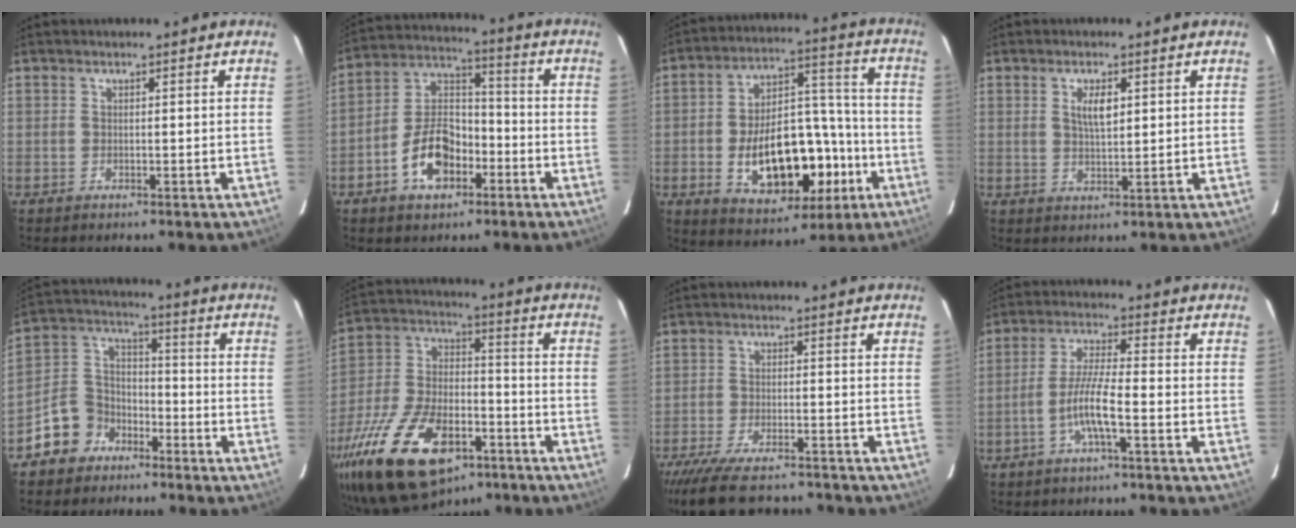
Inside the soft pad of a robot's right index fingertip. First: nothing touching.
{"total": 11.9, "force": [-5.5, 7.1, 7.8], "torque": [-0.154, 0.028, -0.090]}
{"total": 20.5, "force": [-6.5, 11.0, 16.0], "torque": [-0.289, 0.030, -0.074]}
{"total": 4.0, "force": [1.3, 1.7, 3.4], "torque": [-0.061, 0.001, 0.024]}
{"total": 9.7, "force": [-5.9, 7.4, 1.8], "torque": [-0.052, 0.048, -0.104]}
{"total": 27.5, "force": [-15.5, 13.9, 18.0], "torque": [-0.375, -0.018, -0.252]}
{"total": 14.5, "force": [-12.4, 3.9, 6.3], "torque": [-0.142, -0.029, -0.198]}
{"total": 6.8, "force": [-2.8, 0.4, 6.2], "torque": [-0.129, 0.003, -0.053]}